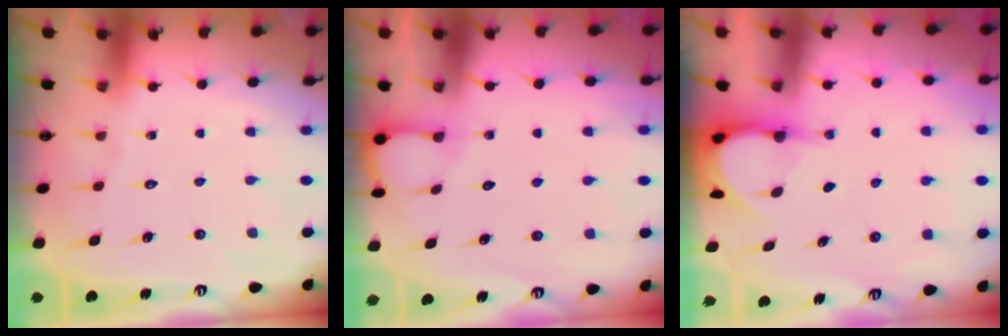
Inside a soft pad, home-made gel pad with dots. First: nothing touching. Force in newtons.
{"total": 3.6, "press": 3.6, "slide": 0.2}
{"total": 3.9, "press": 3.9, "slide": 0.3}